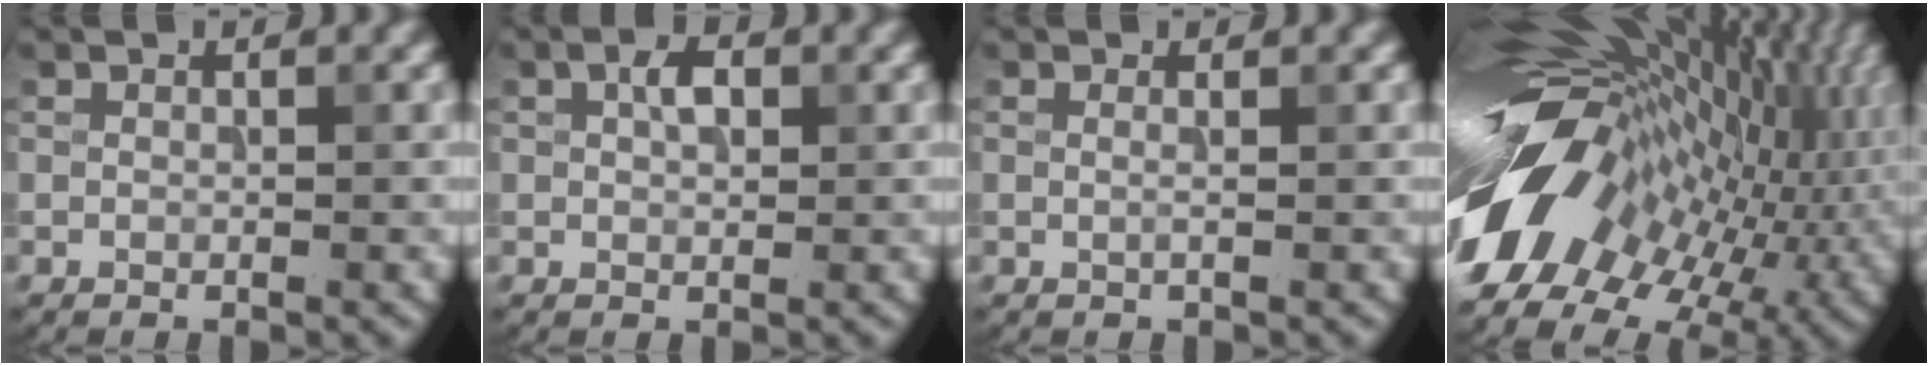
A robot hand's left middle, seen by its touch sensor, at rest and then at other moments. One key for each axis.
{"total": 2.0, "fx": 0.6, "fy": 1.2, "fz": 1.5, "tx": -0.027, "ty": 0.003, "tz": 0.008}
{"total": 0.6, "fx": -0.1, "fy": 0.1, "fz": 0.6, "tx": -0.014, "ty": -0.002, "tz": -0.006}
{"total": 18.0, "fx": -0.5, "fy": 11.4, "fz": 14.0, "tx": -0.278, "ty": -0.005, "tz": -0.009}